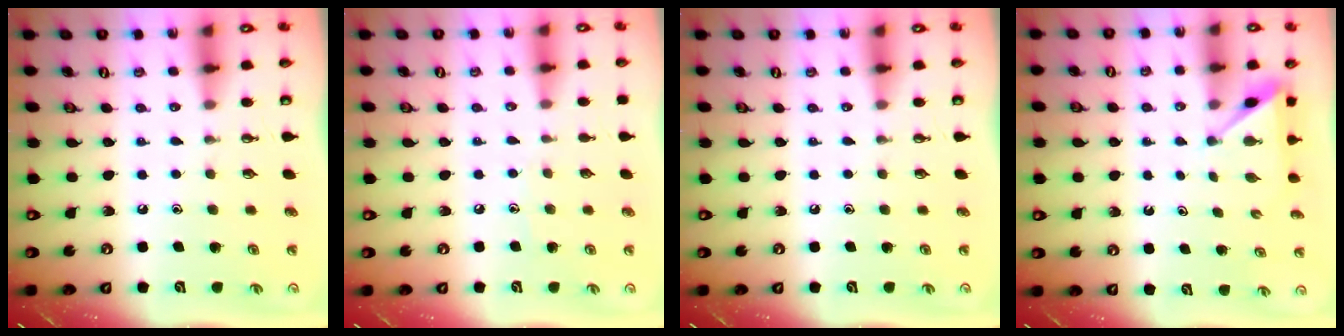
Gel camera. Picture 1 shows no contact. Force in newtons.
{"total": 3.4, "press": 3.4, "slide": 0.4}
{"total": 0.0}
{"total": 2.7, "press": 2.7, "slide": 0.3}